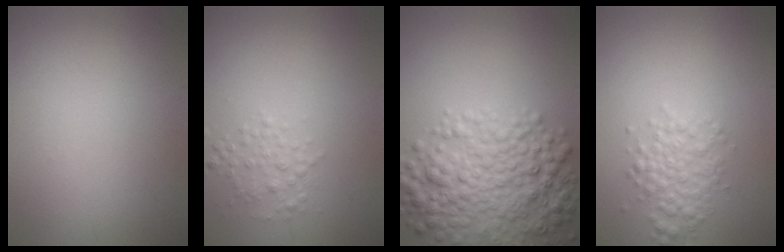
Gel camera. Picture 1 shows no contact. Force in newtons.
{"total": 1.9, "press": 1.9, "slide": 0.0}
{"total": 7.4, "press": 7.4, "slide": 0.2}
{"total": 3.0, "press": 3.0, "slide": 0.1}